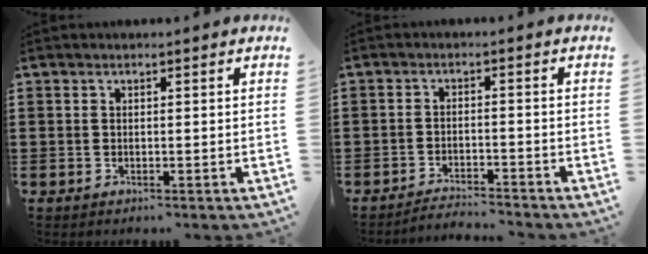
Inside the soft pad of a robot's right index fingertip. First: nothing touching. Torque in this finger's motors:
{"motor_torque": [-0.24, 1.90, -1.05, -0.01]}